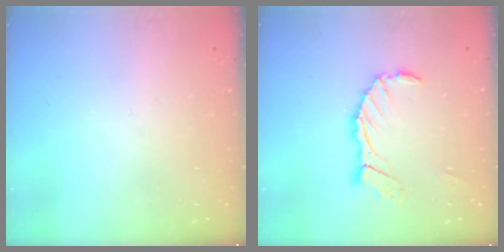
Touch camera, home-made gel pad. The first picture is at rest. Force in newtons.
{"total": 10.9, "press": 10.8, "slide": 1.3}